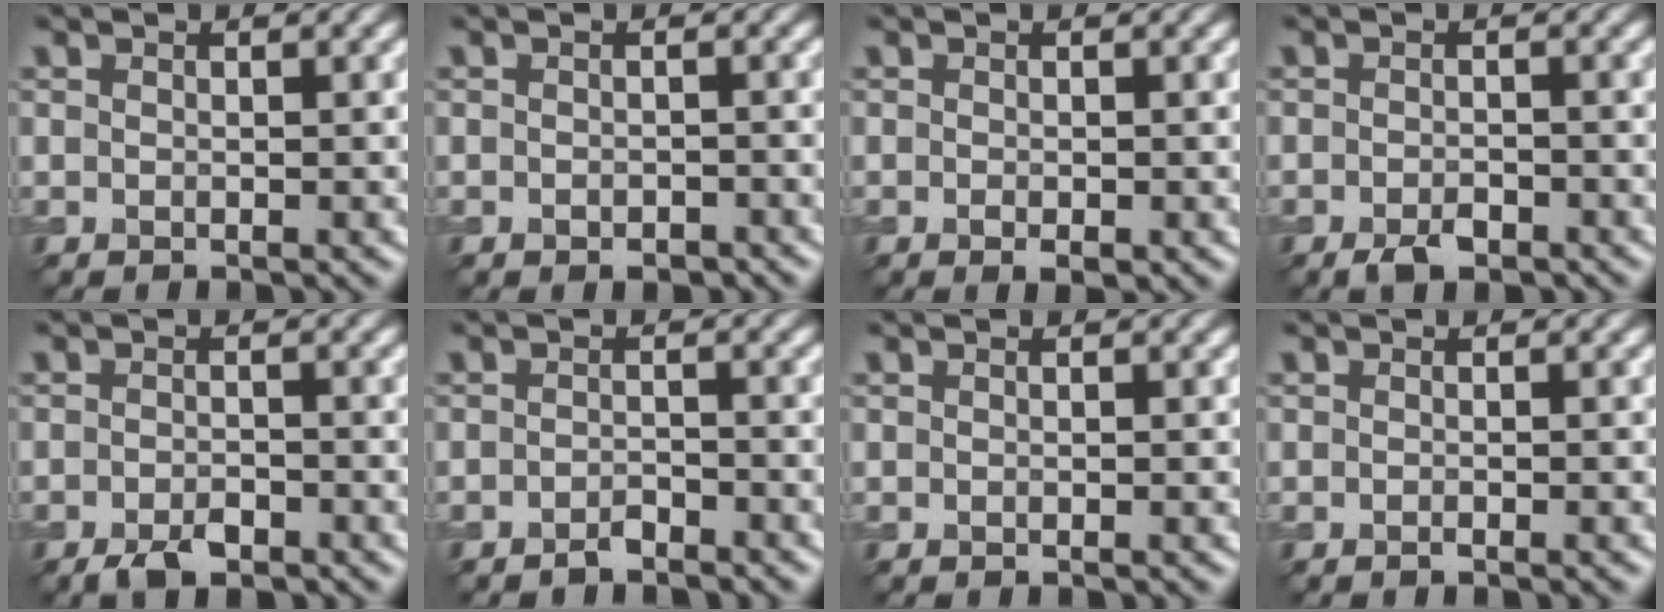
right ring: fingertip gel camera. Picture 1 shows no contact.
{"total": 1.2, "force": [-0.7, 0.6, 0.7], "torque": [-0.012, -0.003, -0.009]}
{"total": 1.0, "force": [-0.3, 0.5, 0.9], "torque": [-0.015, -0.003, -0.003]}
{"total": 2.2, "force": [-1.5, 0.9, 1.3], "torque": [-0.023, -0.002, -0.027]}
{"total": 2.6, "force": [-1.9, 1.0, 1.6], "torque": [-0.027, -0.001, -0.036]}
{"total": 1.4, "force": [-1.2, 0.3, 0.6], "torque": [-0.010, 0.002, -0.024]}
{"total": 0.0}
{"total": 0.6, "force": [-0.5, 0.1, 0.4], "torque": [-0.005, -0.001, -0.008]}